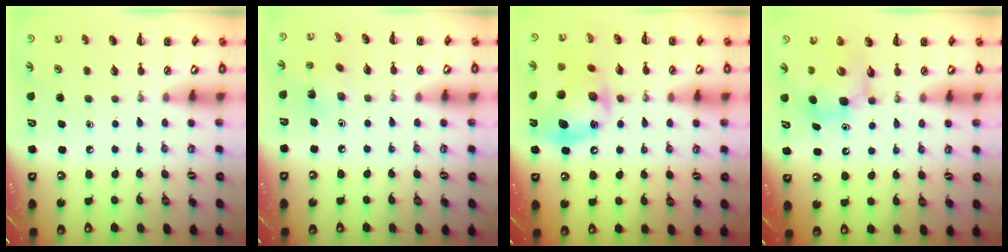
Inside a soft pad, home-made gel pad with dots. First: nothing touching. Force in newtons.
{"total": 2.0, "press": 1.9, "slide": 0.6}
{"total": 15.1, "press": 15.0, "slide": 0.9}
{"total": 8.5, "press": 8.4, "slide": 1.8}